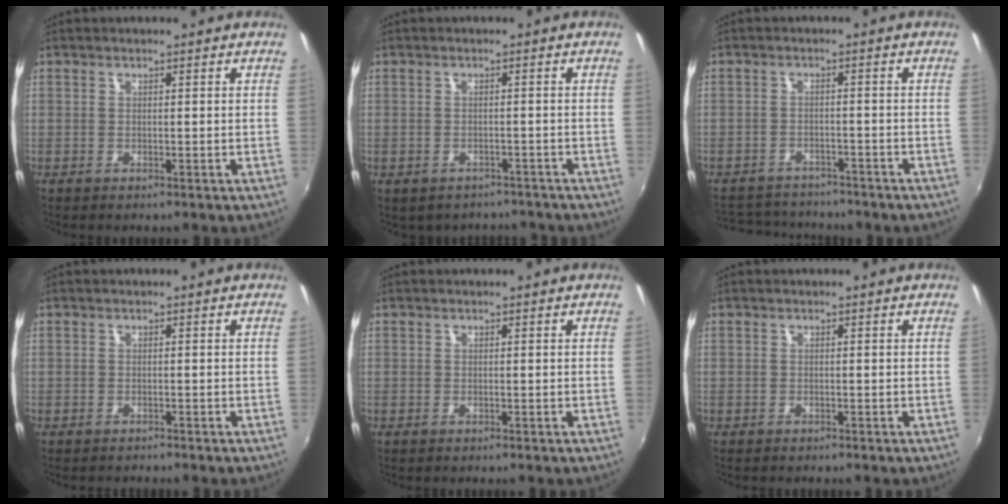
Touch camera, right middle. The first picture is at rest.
{"total": 6.1, "force": [-5.0, 3.1, 1.7], "torque": [-0.038, -0.017, -0.060]}
{"total": 12.1, "force": [-10.5, 4.6, 3.9], "torque": [-0.102, 0.001, -0.147]}
{"total": 0.9, "force": [-0.9, 0.1, 0.0], "torque": [-0.002, -0.004, -0.014]}
{"total": 0.0}
{"total": 0.0}